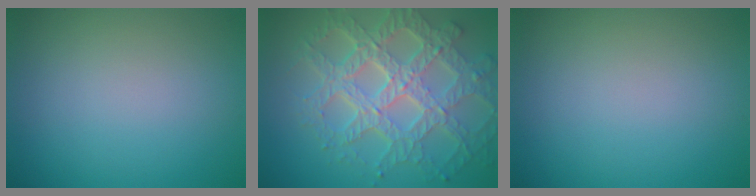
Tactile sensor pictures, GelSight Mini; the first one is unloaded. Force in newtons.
{"total": 8.1, "press": 5.9, "slide": 5.6}
{"total": 0.0}